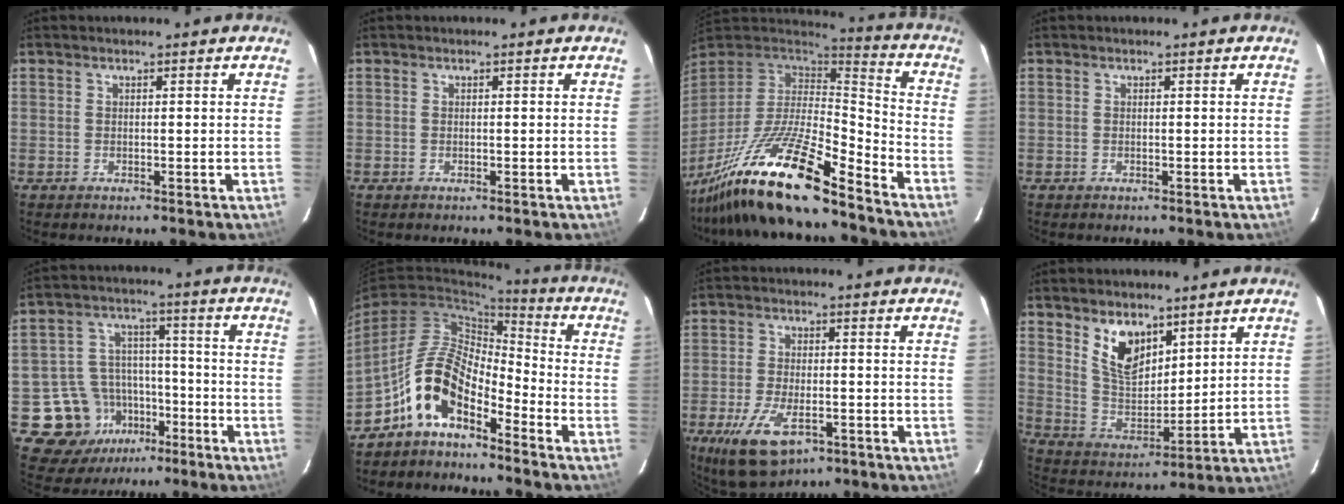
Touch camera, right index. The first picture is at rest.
{"total": 0.0}
{"total": 21.2, "force": [-15.5, 3.4, 14.1], "torque": [-0.273, -0.033, -0.283]}
{"total": 0.0}
{"total": 14.8, "force": [-8.7, 11.6, 3.0], "torque": [-0.073, 0.065, -0.139]}
{"total": 10.7, "force": [-6.6, 4.6, 6.9], "torque": [-0.144, 0.016, -0.131]}
{"total": 10.9, "force": [-5.5, 5.1, 8.0], "torque": [-0.175, -0.025, -0.093]}
{"total": 9.7, "force": [6.0, 5.1, 5.6], "torque": [-0.099, 0.002, 0.126]}